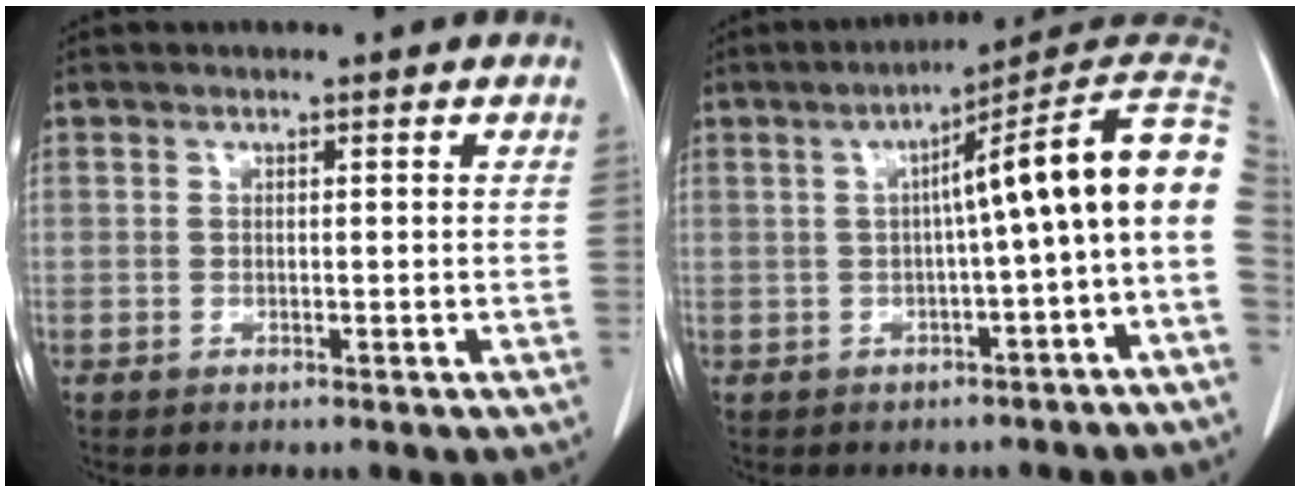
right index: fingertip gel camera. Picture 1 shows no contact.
{"total": 12.0, "force": [0.0, -0.6, 12.0], "torque": [-0.156, 0.039, -0.007]}